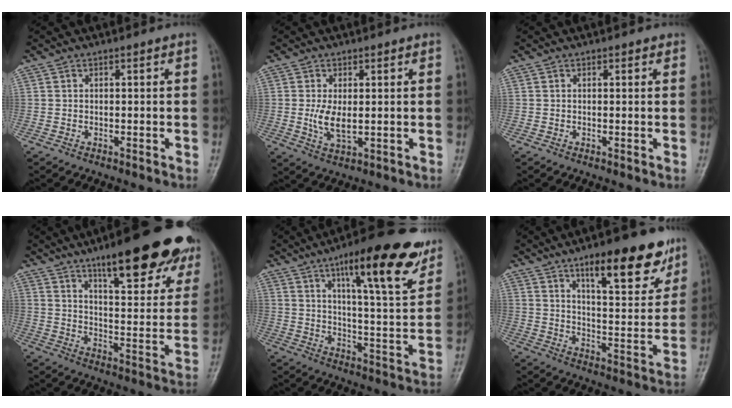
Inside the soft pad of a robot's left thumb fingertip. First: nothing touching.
{"total": 5.0, "force": [0.2, 2.5, 4.3], "torque": [-0.083, -0.013, 0.009]}
{"total": 0.8, "force": [0.5, 0.5, 0.3], "torque": [0.003, -0.002, 0.002]}
{"total": 25.0, "force": [16.4, 6.8, 17.7], "torque": [-0.199, -0.059, 0.227]}
{"total": 19.7, "force": [11.8, 4.7, 15.1], "torque": [-0.183, -0.054, 0.176]}
{"total": 17.4, "force": [10.6, 5.6, 12.6], "torque": [-0.139, -0.054, 0.160]}